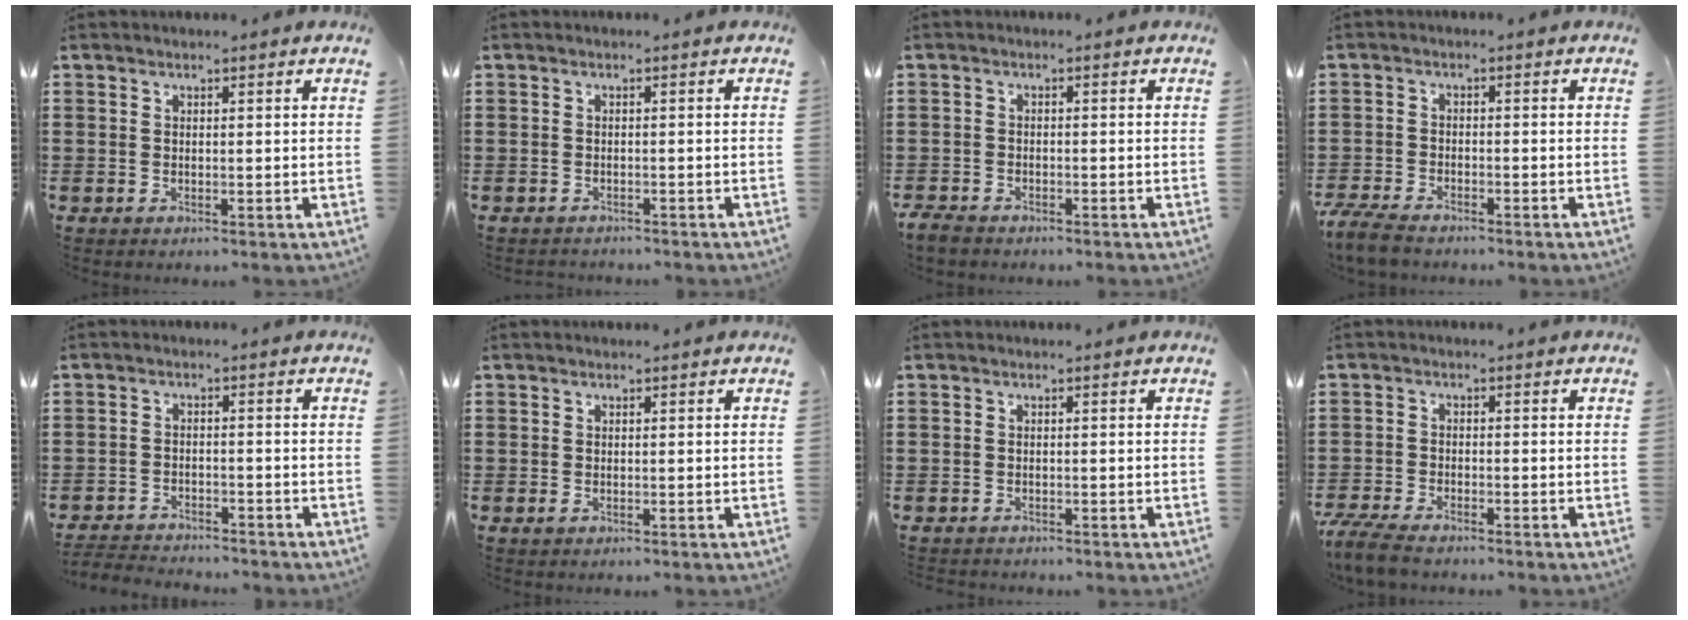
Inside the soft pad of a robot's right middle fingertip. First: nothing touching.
{"total": 1.0, "force": [-1.0, 0.3, -0.2], "torque": [0.001, 0.004, -0.023]}
{"total": 2.0, "force": [-1.7, 0.8, 0.5], "torque": [-0.020, 0.001, -0.038]}
{"total": 3.9, "force": [-3.6, 0.9, 1.3], "torque": [-0.044, -0.004, -0.076]}
{"total": 3.2, "force": [-3.1, 0.5, -0.1], "torque": [-0.005, 0.000, -0.067]}
{"total": 0.6, "force": [-0.2, 0.4, 0.3], "torque": [-0.008, -0.001, -0.005]}
{"total": 0.9, "force": [-0.8, 0.3, -0.2], "torque": [0.002, 0.004, -0.019]}
{"total": 4.3, "force": [-4.0, 0.8, 1.5], "torque": [-0.045, -0.005, -0.084]}